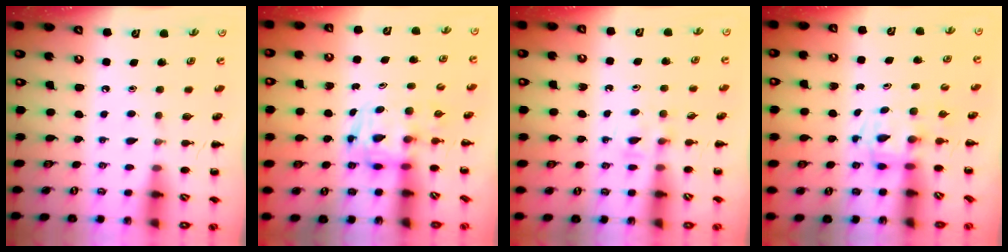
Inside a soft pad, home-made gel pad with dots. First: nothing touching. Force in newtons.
{"total": 3.5, "press": 3.4, "slide": 0.6}
{"total": 3.9, "press": 3.5, "slide": 1.6}
{"total": 2.9, "press": 2.9, "slide": 0.2}